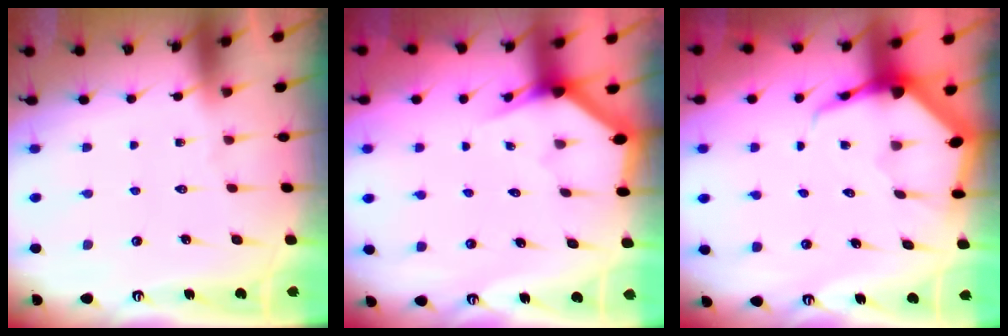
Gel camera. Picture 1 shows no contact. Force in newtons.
{"total": 3.0, "press": 3.0, "slide": 0.1}
{"total": 6.6, "press": 6.6, "slide": 0.9}